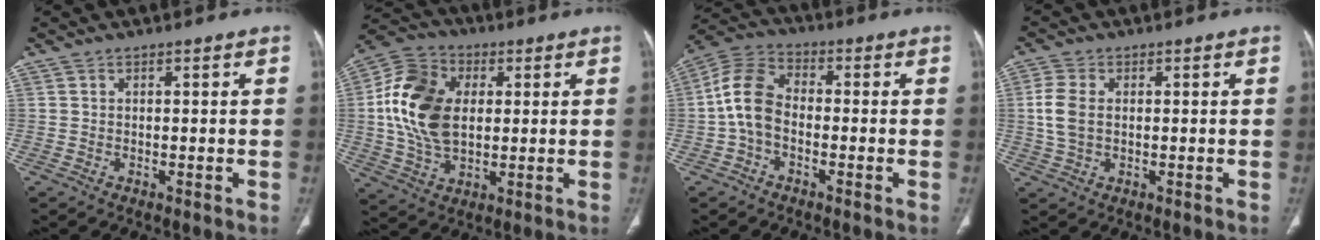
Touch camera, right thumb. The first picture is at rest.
{"total": 16.0, "force": [1.9, 10.7, 11.8], "torque": [-0.214, 0.006, 0.033]}
{"total": 8.9, "force": [-1.5, 5.9, 6.5], "torque": [-0.120, 0.029, -0.042]}
{"total": 5.7, "force": [0.4, 3.7, 4.3], "torque": [-0.103, 0.005, 0.008]}